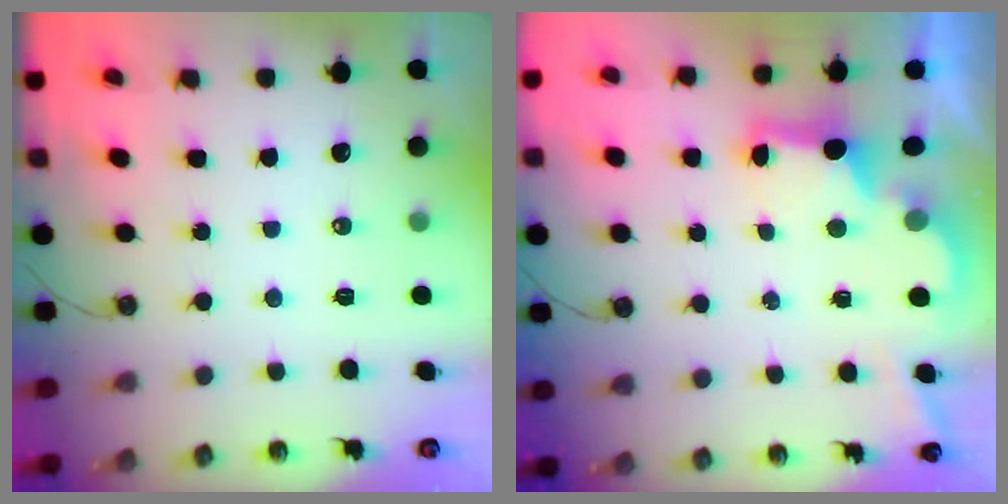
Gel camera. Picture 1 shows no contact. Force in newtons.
{"total": 3.0, "press": 2.8, "slide": 0.9}